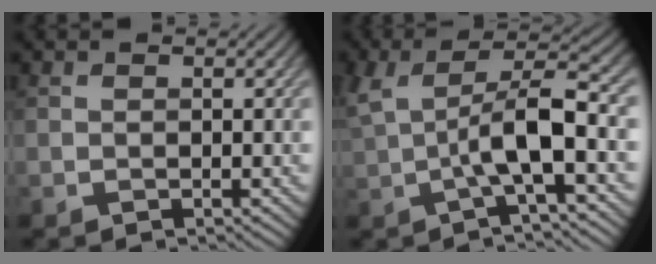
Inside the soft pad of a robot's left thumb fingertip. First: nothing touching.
{"total": 7.8, "force": [0.1, 2.3, 7.4], "torque": [-0.141, 0.017, -0.004]}